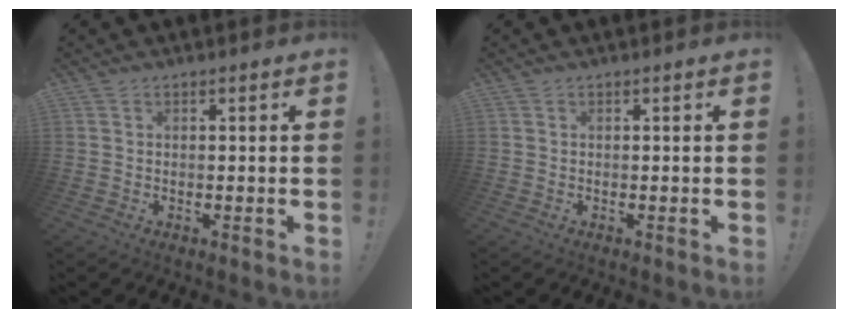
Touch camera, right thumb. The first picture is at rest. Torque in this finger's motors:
{"motor_torque": [-0.16, -0.03, -0.17, 0.10, 0.03]}